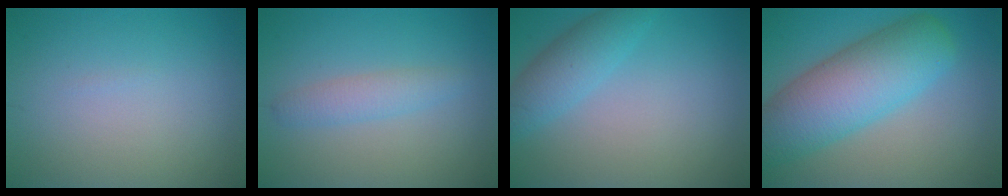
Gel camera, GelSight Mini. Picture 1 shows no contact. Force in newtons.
{"total": 2.1, "press": 2.1, "slide": 0.2}
{"total": 3.3, "press": 3.3, "slide": 0.1}
{"total": 9.0, "press": 9.0, "slide": 0.4}